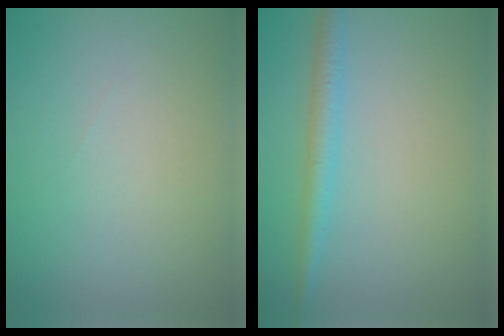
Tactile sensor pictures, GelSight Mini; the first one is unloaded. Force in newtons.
{"total": 2.4, "press": 2.4, "slide": 0.1}